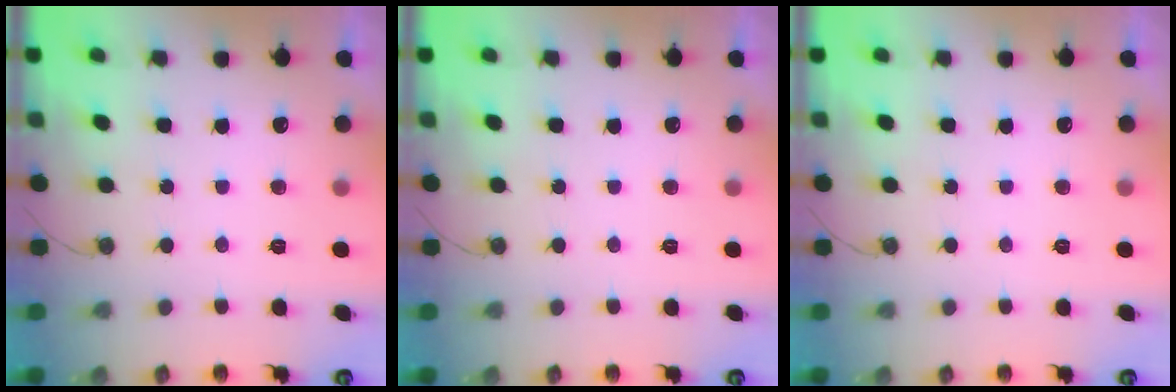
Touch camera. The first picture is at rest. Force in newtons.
{"total": 0.0}
{"total": 0.0}